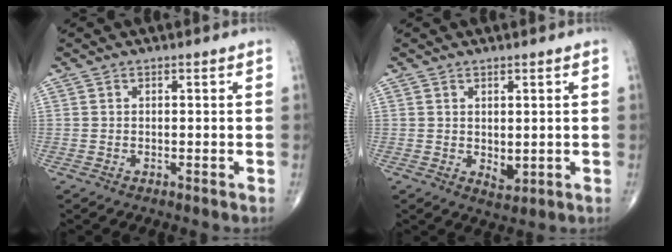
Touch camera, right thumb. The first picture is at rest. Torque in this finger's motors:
{"motor_torque": [0.39, 0.35, -0.06, -0.25, 0.00]}